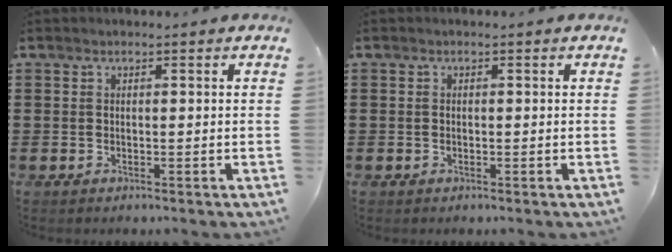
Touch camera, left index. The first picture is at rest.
{"total": 0.5, "force": [-0.2, 0.3, 0.3], "torque": [-0.009, 0.000, -0.004]}